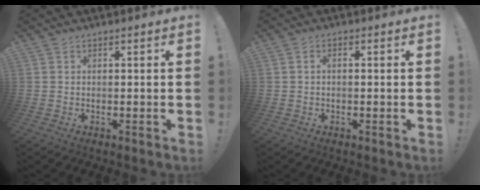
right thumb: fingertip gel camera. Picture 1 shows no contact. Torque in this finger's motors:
{"motor_torque": [-0.02, -0.15, -0.14, 0.40, 0.07]}